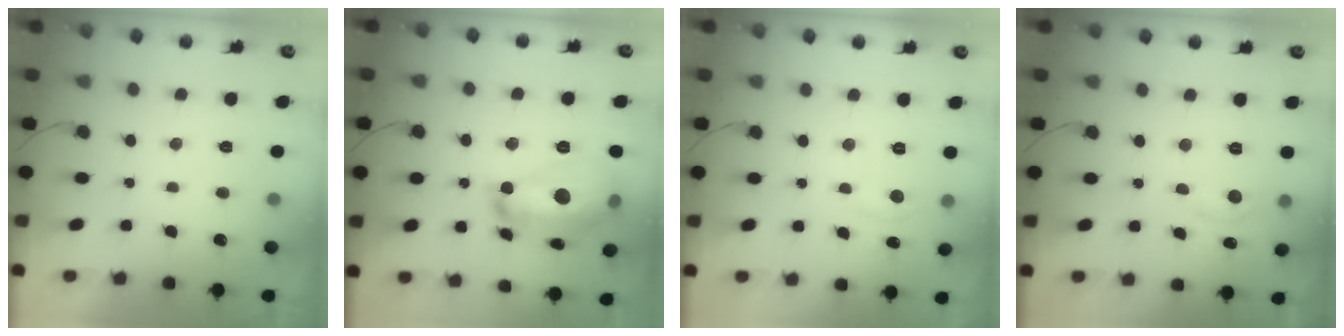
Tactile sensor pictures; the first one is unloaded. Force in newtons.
{"total": 20.4, "press": 20.4, "slide": 1.4}
{"total": 2.8, "press": 2.8, "slide": 0.4}
{"total": 5.1, "press": 5.1, "slide": 0.7}